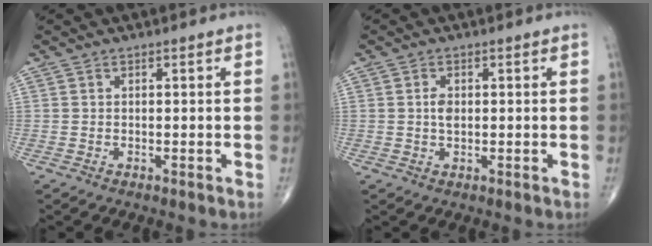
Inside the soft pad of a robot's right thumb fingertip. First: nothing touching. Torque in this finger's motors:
{"motor_torque": [-0.48, 0.51, 0.18, -0.03, 0.06]}